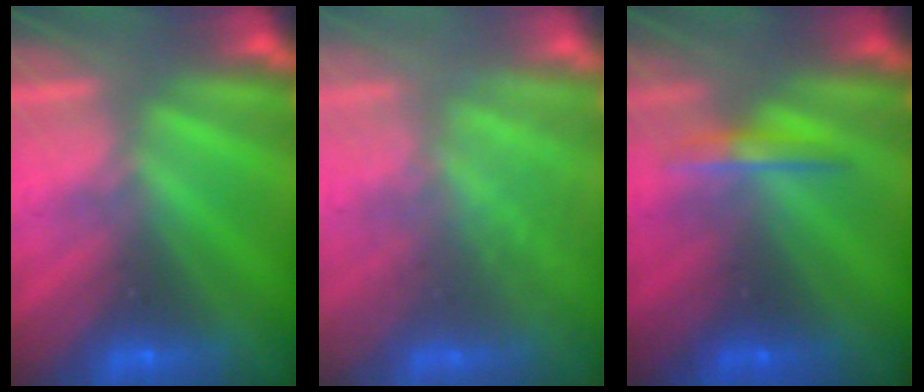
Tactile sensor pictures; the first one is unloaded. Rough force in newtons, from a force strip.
{"total": 2.9}
{"total": 1.7}